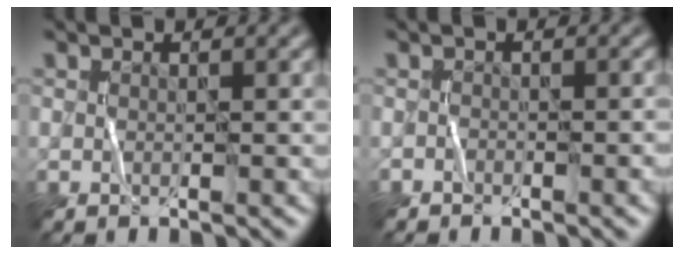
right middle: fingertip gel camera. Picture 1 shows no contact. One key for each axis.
{"total": 1.3, "fx": -1.2, "fy": 0.2, "fz": 0.6, "tx": -0.003, "ty": 0.015, "tz": -0.018}